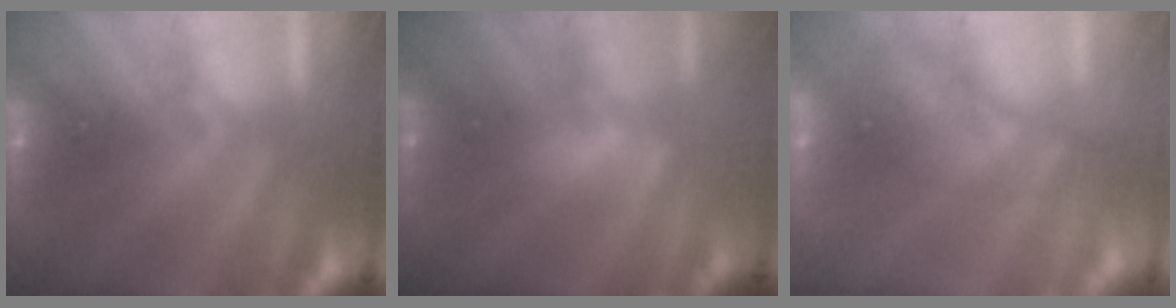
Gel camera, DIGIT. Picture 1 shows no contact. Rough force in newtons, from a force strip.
{"total": 2.5}
{"total": 2.6}